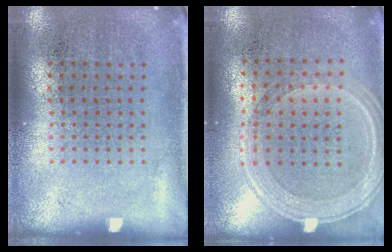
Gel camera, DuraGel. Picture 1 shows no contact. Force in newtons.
{"total": 1.2, "press": 1.1, "slide": 0.3}